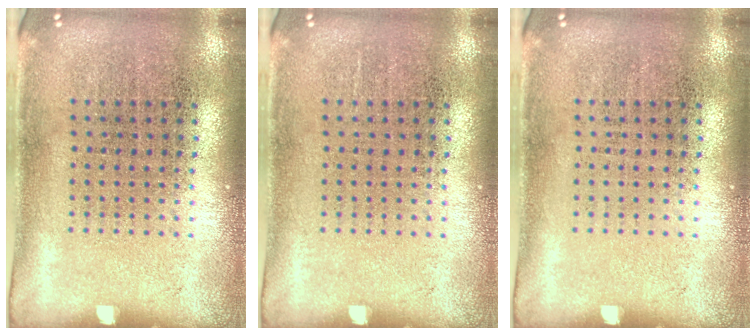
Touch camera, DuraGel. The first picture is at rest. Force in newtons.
{"total": 0.0}
{"total": 0.0}